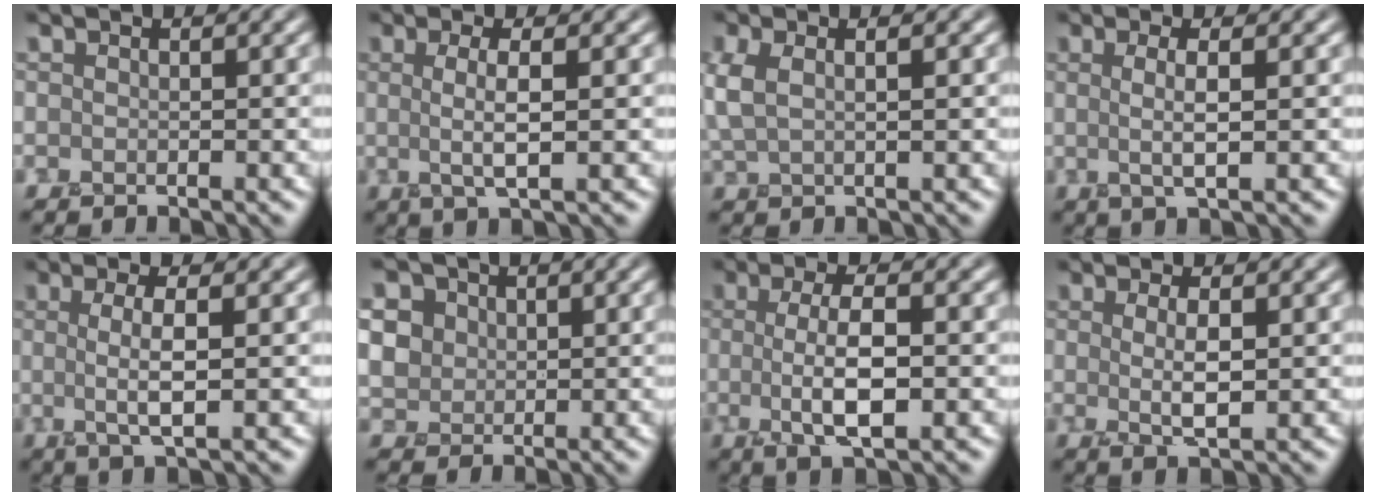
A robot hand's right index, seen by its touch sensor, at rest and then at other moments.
{"total": 2.9, "force": [0.4, 0.6, 2.8], "torque": [-0.048, 0.001, 0.009]}
{"total": 2.1, "force": [0.9, 0.7, 1.8], "torque": [-0.036, 0.014, 0.017]}
{"total": 2.5, "force": [0.4, 0.5, 2.4], "torque": [-0.041, 0.000, 0.008]}
{"total": 3.3, "force": [0.4, 0.7, 3.2], "torque": [-0.055, 0.002, 0.009]}
{"total": 6.3, "force": [2.6, 5.2, 2.3], "torque": [-0.063, 0.035, 0.040]}
{"total": 4.7, "force": [0.0, 1.5, 4.5], "torque": [-0.084, 0.003, 0.002]}
{"total": 2.6, "force": [0.4, 0.5, 2.5], "torque": [-0.049, 0.001, 0.013]}